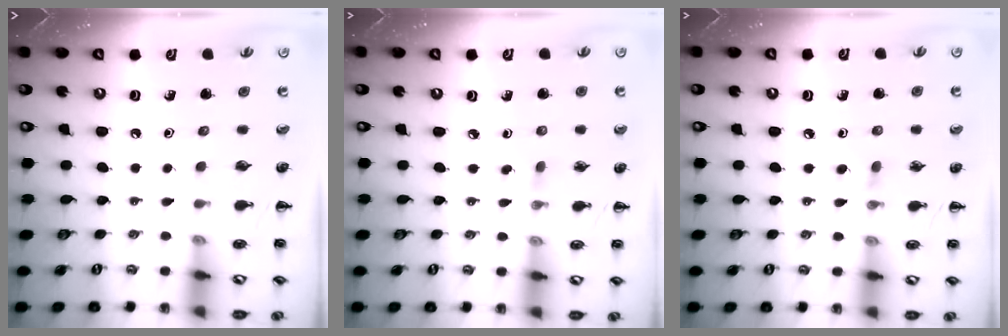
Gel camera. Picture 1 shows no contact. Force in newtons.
{"total": 2.6, "press": 2.4, "slide": 1.2}
{"total": 4.2, "press": 3.9, "slide": 1.3}